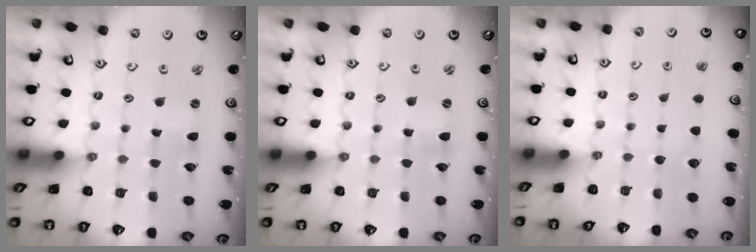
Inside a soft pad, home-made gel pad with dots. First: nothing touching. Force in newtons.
{"total": 0.6, "press": 0.6, "slide": 0.1}
{"total": 0.0}